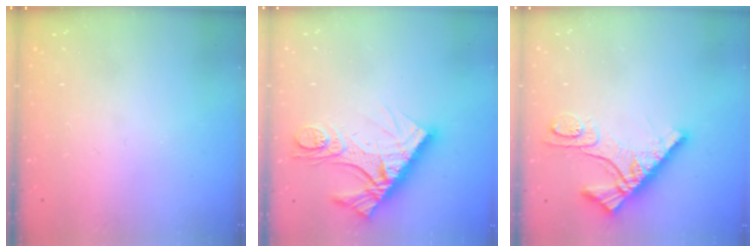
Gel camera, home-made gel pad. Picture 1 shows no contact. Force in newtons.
{"total": 14.2, "press": 14.1, "slide": 1.5}
{"total": 11.0, "press": 11.0, "slide": 1.1}